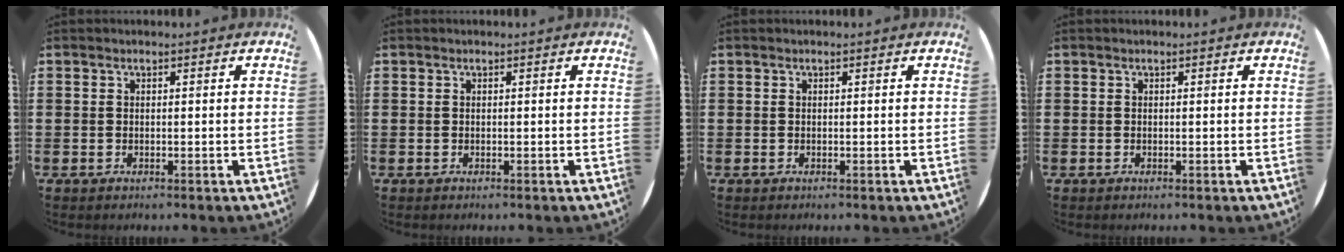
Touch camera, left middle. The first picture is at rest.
{"total": 0.0}
{"total": 0.0}
{"total": 0.0}